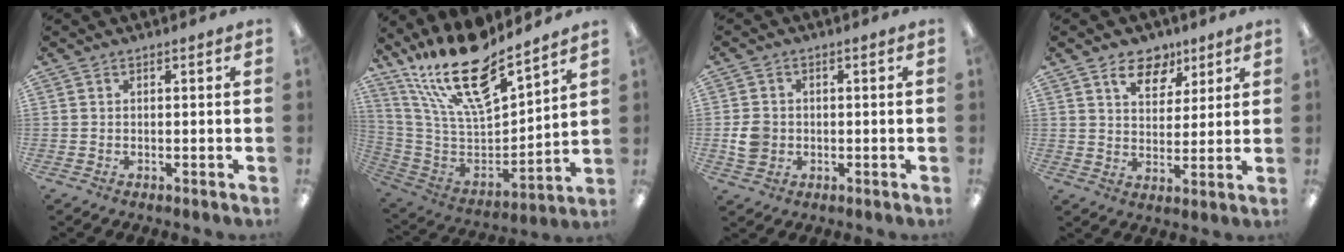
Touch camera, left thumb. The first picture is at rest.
{"total": 21.7, "force": [16.7, 6.6, 12.3], "torque": [-0.225, -0.113, 0.291]}
{"total": 4.9, "force": [-0.5, 4.3, 2.3], "torque": [-0.040, 0.006, -0.009]}
{"total": 9.0, "force": [5.8, 5.7, 3.8], "torque": [-0.048, -0.027, 0.103]}